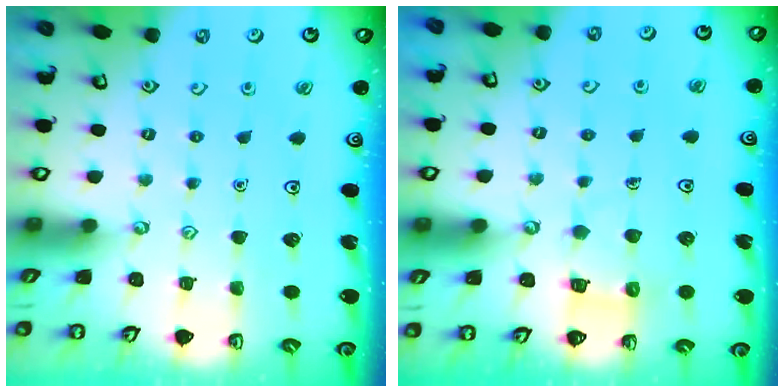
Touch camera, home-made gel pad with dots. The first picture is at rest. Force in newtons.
{"total": 7.1, "press": 7.1, "slide": 0.4}